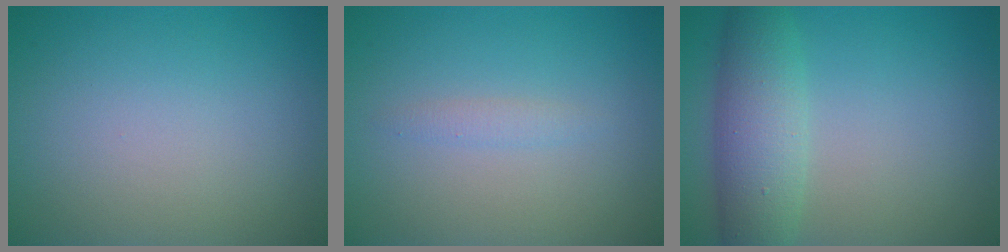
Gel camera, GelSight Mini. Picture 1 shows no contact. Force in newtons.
{"total": 0.9, "press": 0.9, "slide": 0.2}
{"total": 5.2, "press": 5.2, "slide": 0.1}